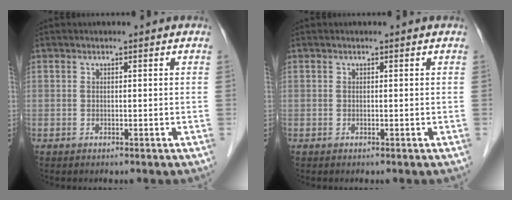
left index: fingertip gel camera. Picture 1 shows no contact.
{"total": 0.0}